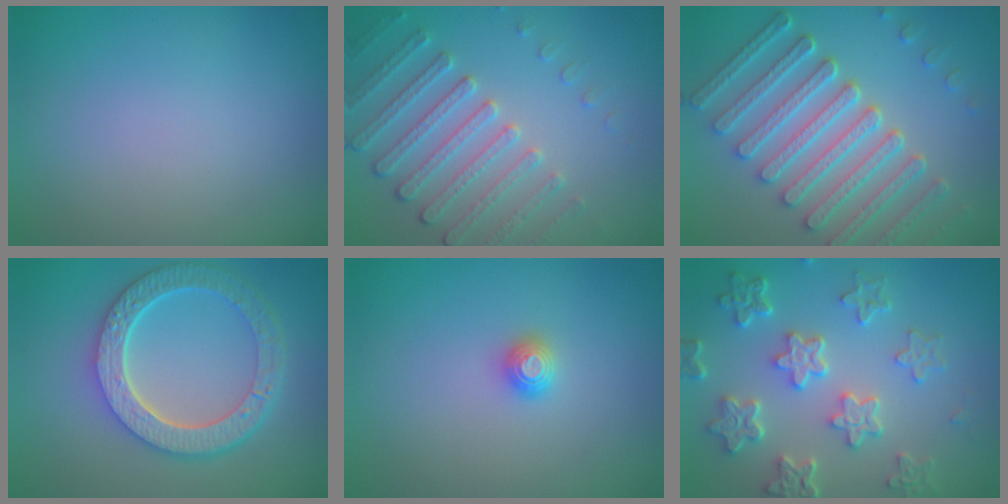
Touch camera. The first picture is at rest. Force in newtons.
{"total": 4.0, "press": 3.7, "slide": 1.5}
{"total": 7.9, "press": 6.4, "slide": 4.5}
{"total": 6.5, "press": 5.0, "slide": 4.1}
{"total": 0.9, "press": 0.9, "slide": 0.0}
{"total": 5.9, "press": 4.5, "slide": 3.8}